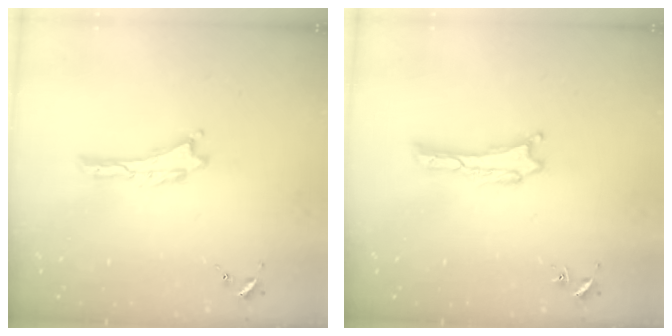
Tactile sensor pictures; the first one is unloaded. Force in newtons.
{"total": 0.9, "press": 0.9, "slide": 0.0}